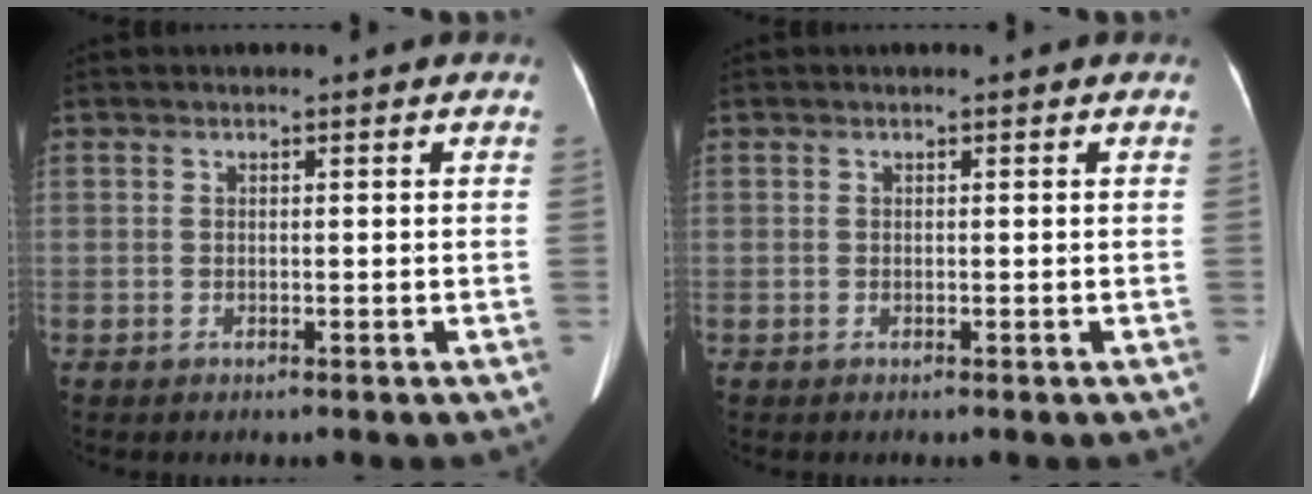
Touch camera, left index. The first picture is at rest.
{"total": 0.0}